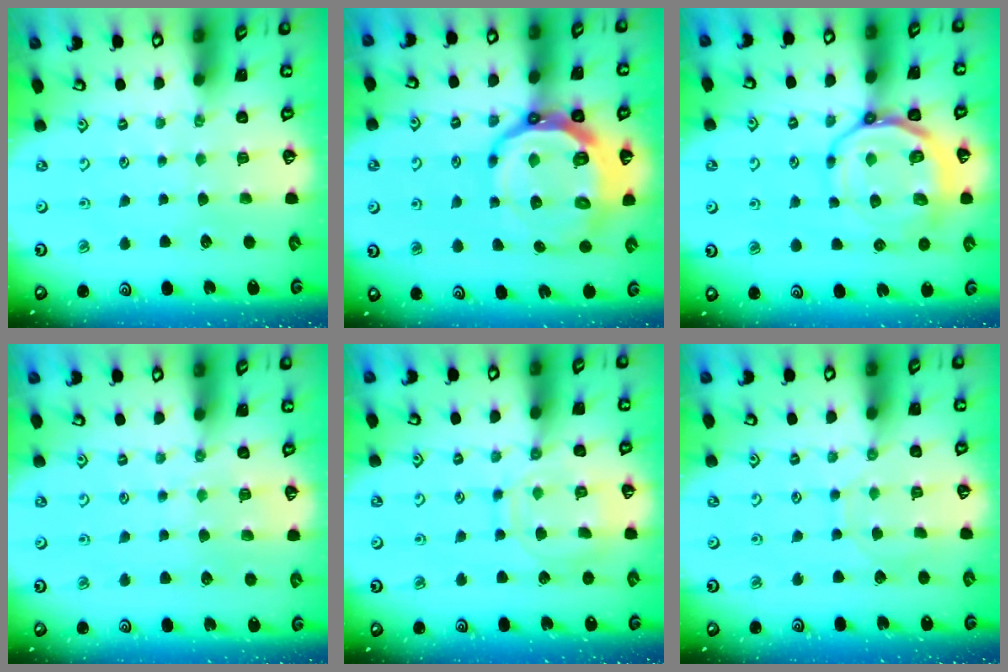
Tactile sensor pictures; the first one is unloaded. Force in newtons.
{"total": 18.2, "press": 17.8, "slide": 3.8}
{"total": 14.0, "press": 13.8, "slide": 2.3}
{"total": 7.0, "press": 7.0, "slide": 0.5}
{"total": 12.3, "press": 12.2, "slide": 0.8}
{"total": 5.0, "press": 5.0, "slide": 0.5}